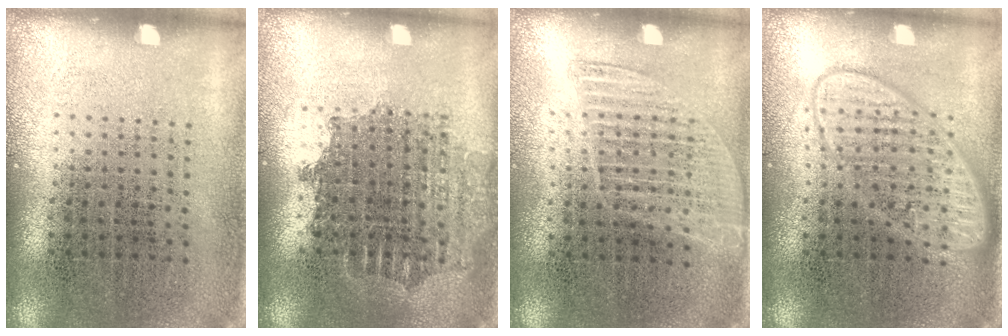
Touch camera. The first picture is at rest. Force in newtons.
{"total": 1.6, "press": 1.3, "slide": 0.9}
{"total": 1.0, "press": 0.9, "slide": 0.5}
{"total": 2.9, "press": 2.9, "slide": 0.4}